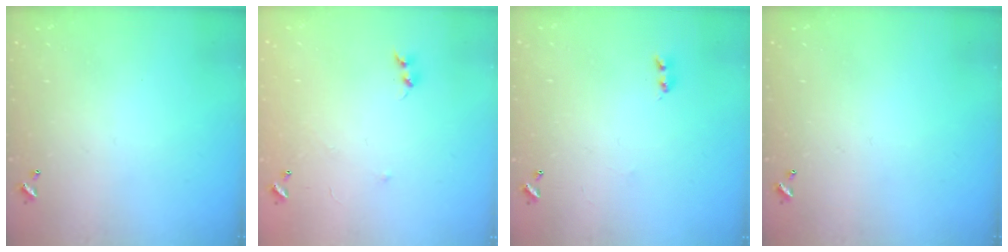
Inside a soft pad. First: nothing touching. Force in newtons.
{"total": 7.7, "press": 7.7, "slide": 0.5}
{"total": 2.2, "press": 2.1, "slide": 0.6}
{"total": 0.0}